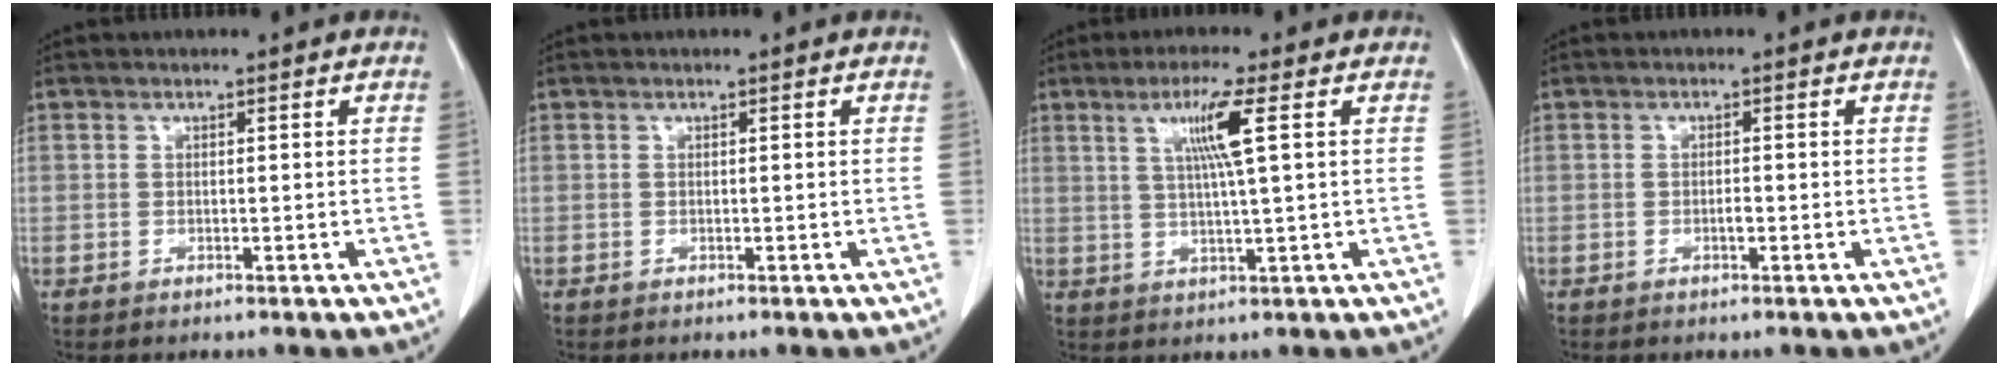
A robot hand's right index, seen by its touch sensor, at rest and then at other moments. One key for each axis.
{"total": 0.0}
{"total": 6.3, "fx": 2.1, "fy": -0.8, "fz": 5.9, "tx": -0.109, "ty": 0.001, "tz": 0.040}
{"total": 1.0, "fx": -0.5, "fy": 0.2, "fz": 0.9, "tx": -0.015, "ty": 0.001, "tz": -0.010}